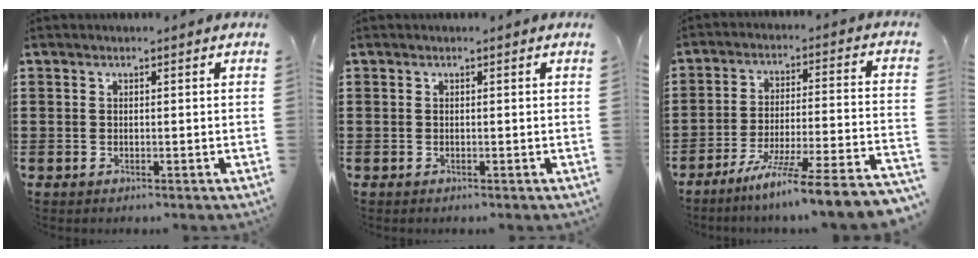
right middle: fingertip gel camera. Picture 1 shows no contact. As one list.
[{"total": 0.0}, {"total": 8.6, "force": [-7.2, -1.3, 4.5], "torque": [-0.071, -0.014, -0.145]}]